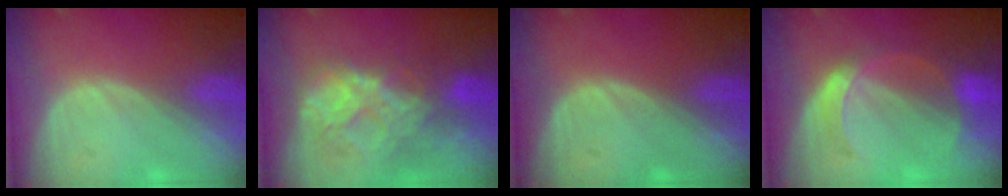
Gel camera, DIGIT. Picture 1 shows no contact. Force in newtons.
{"total": 8.8, "press": 7.6, "slide": 4.4}
{"total": 0.0}
{"total": 5.9, "press": 5.2, "slide": 2.8}